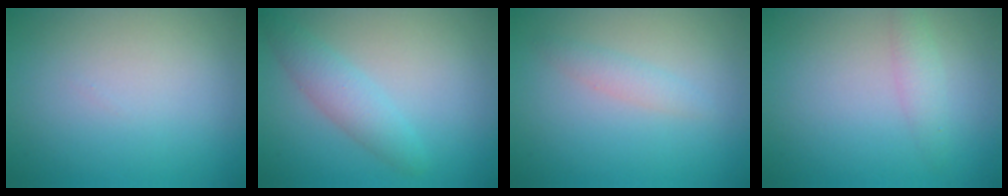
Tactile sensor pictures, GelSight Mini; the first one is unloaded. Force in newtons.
{"total": 2.7, "press": 2.7, "slide": 0.1}
{"total": 1.3, "press": 1.3, "slide": 0.0}
{"total": 1.6, "press": 1.6, "slide": 0.0}